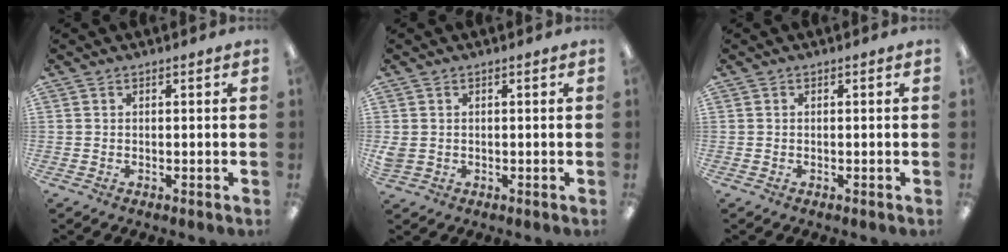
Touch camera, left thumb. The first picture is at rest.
{"total": 2.2, "force": [0.3, 1.9, 1.0], "torque": [-0.019, 0.005, 0.004]}
{"total": 0.0}